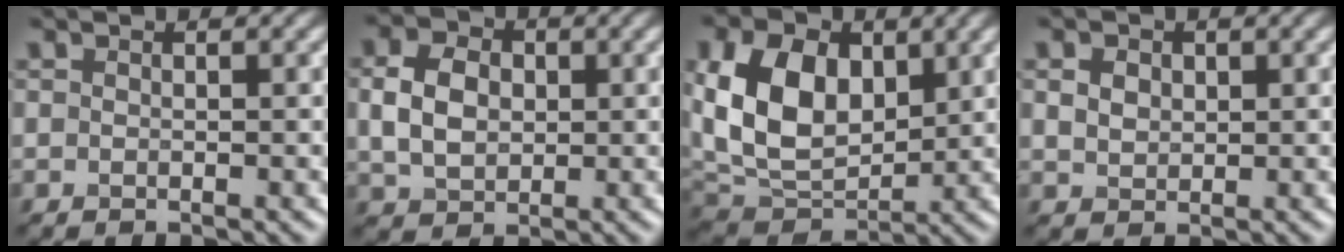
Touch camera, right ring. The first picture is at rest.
{"total": 4.9, "force": [0.4, 3.7, 3.1], "torque": [-0.072, 0.004, 0.004]}
{"total": 10.3, "force": [2.1, 7.0, 7.3], "torque": [-0.164, 0.001, 0.034]}
{"total": 2.2, "force": [0.7, 1.7, 1.2], "torque": [-0.025, 0.003, 0.011]}